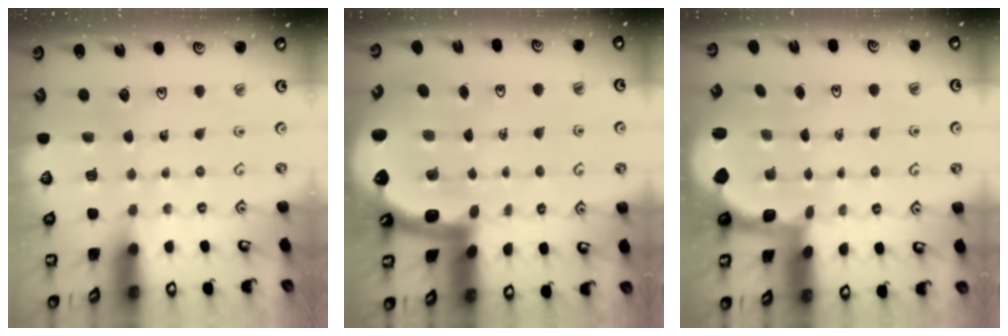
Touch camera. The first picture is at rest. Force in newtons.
{"total": 7.2, "press": 6.9, "slide": 1.9}
{"total": 2.4, "press": 1.1, "slide": 2.1}